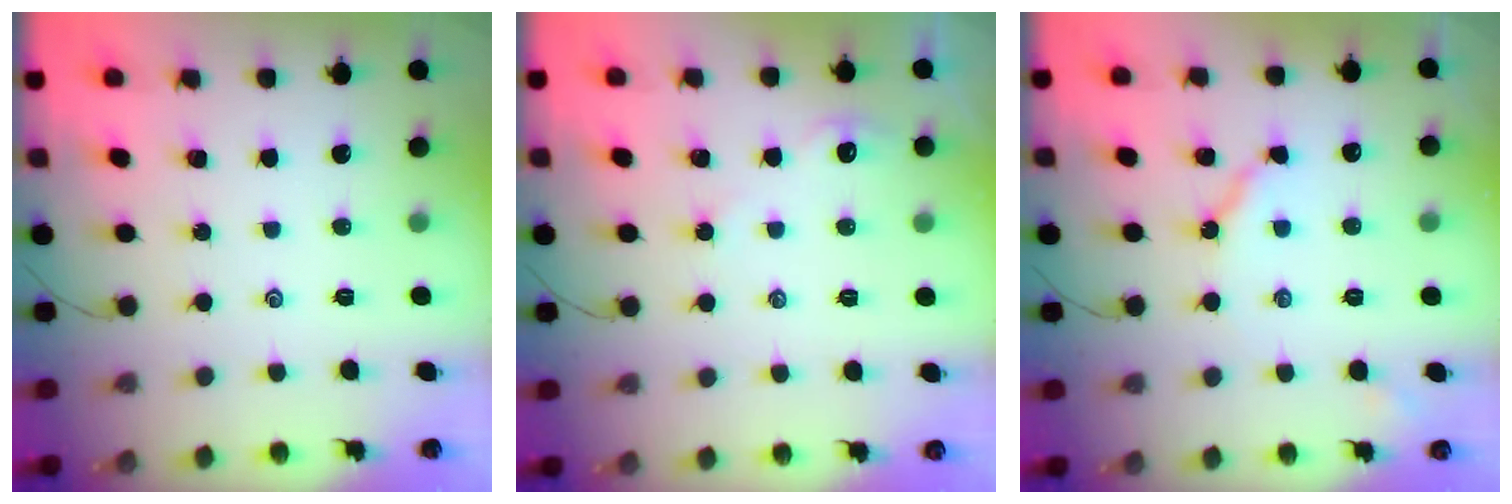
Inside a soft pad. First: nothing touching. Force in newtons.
{"total": 1.9, "press": 1.8, "slide": 0.3}
{"total": 4.7, "press": 4.7, "slide": 0.6}